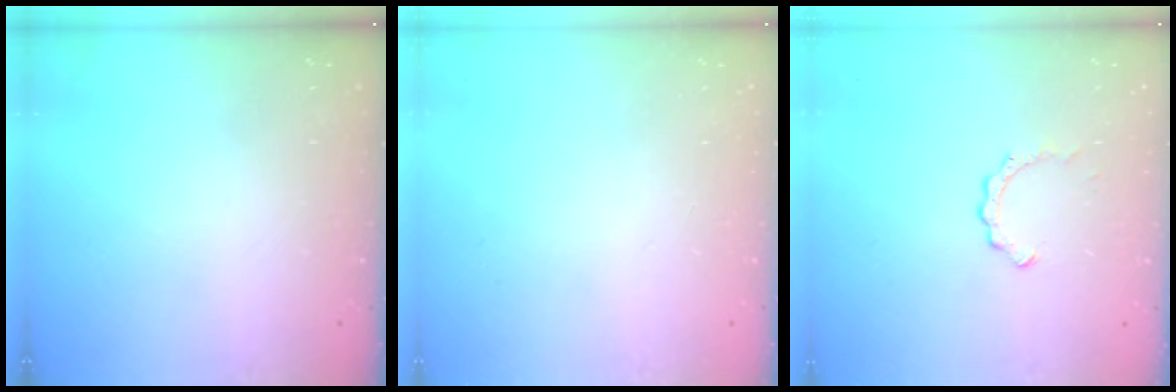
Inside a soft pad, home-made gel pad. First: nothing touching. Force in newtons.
{"total": 0.0}
{"total": 2.3, "press": 2.3, "slide": 0.2}